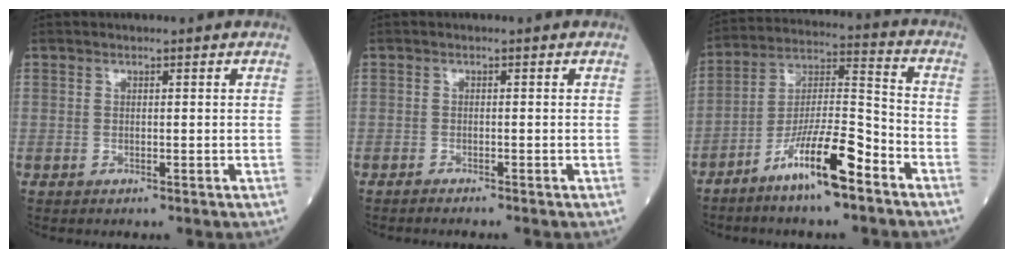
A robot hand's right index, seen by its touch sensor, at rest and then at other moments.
{"total": 1.6, "force": [-1.5, -0.1, 0.7], "torque": [-0.014, 0.000, -0.019]}
{"total": 12.5, "force": [-7.7, 1.5, 9.8], "torque": [-0.181, -0.005, -0.142]}